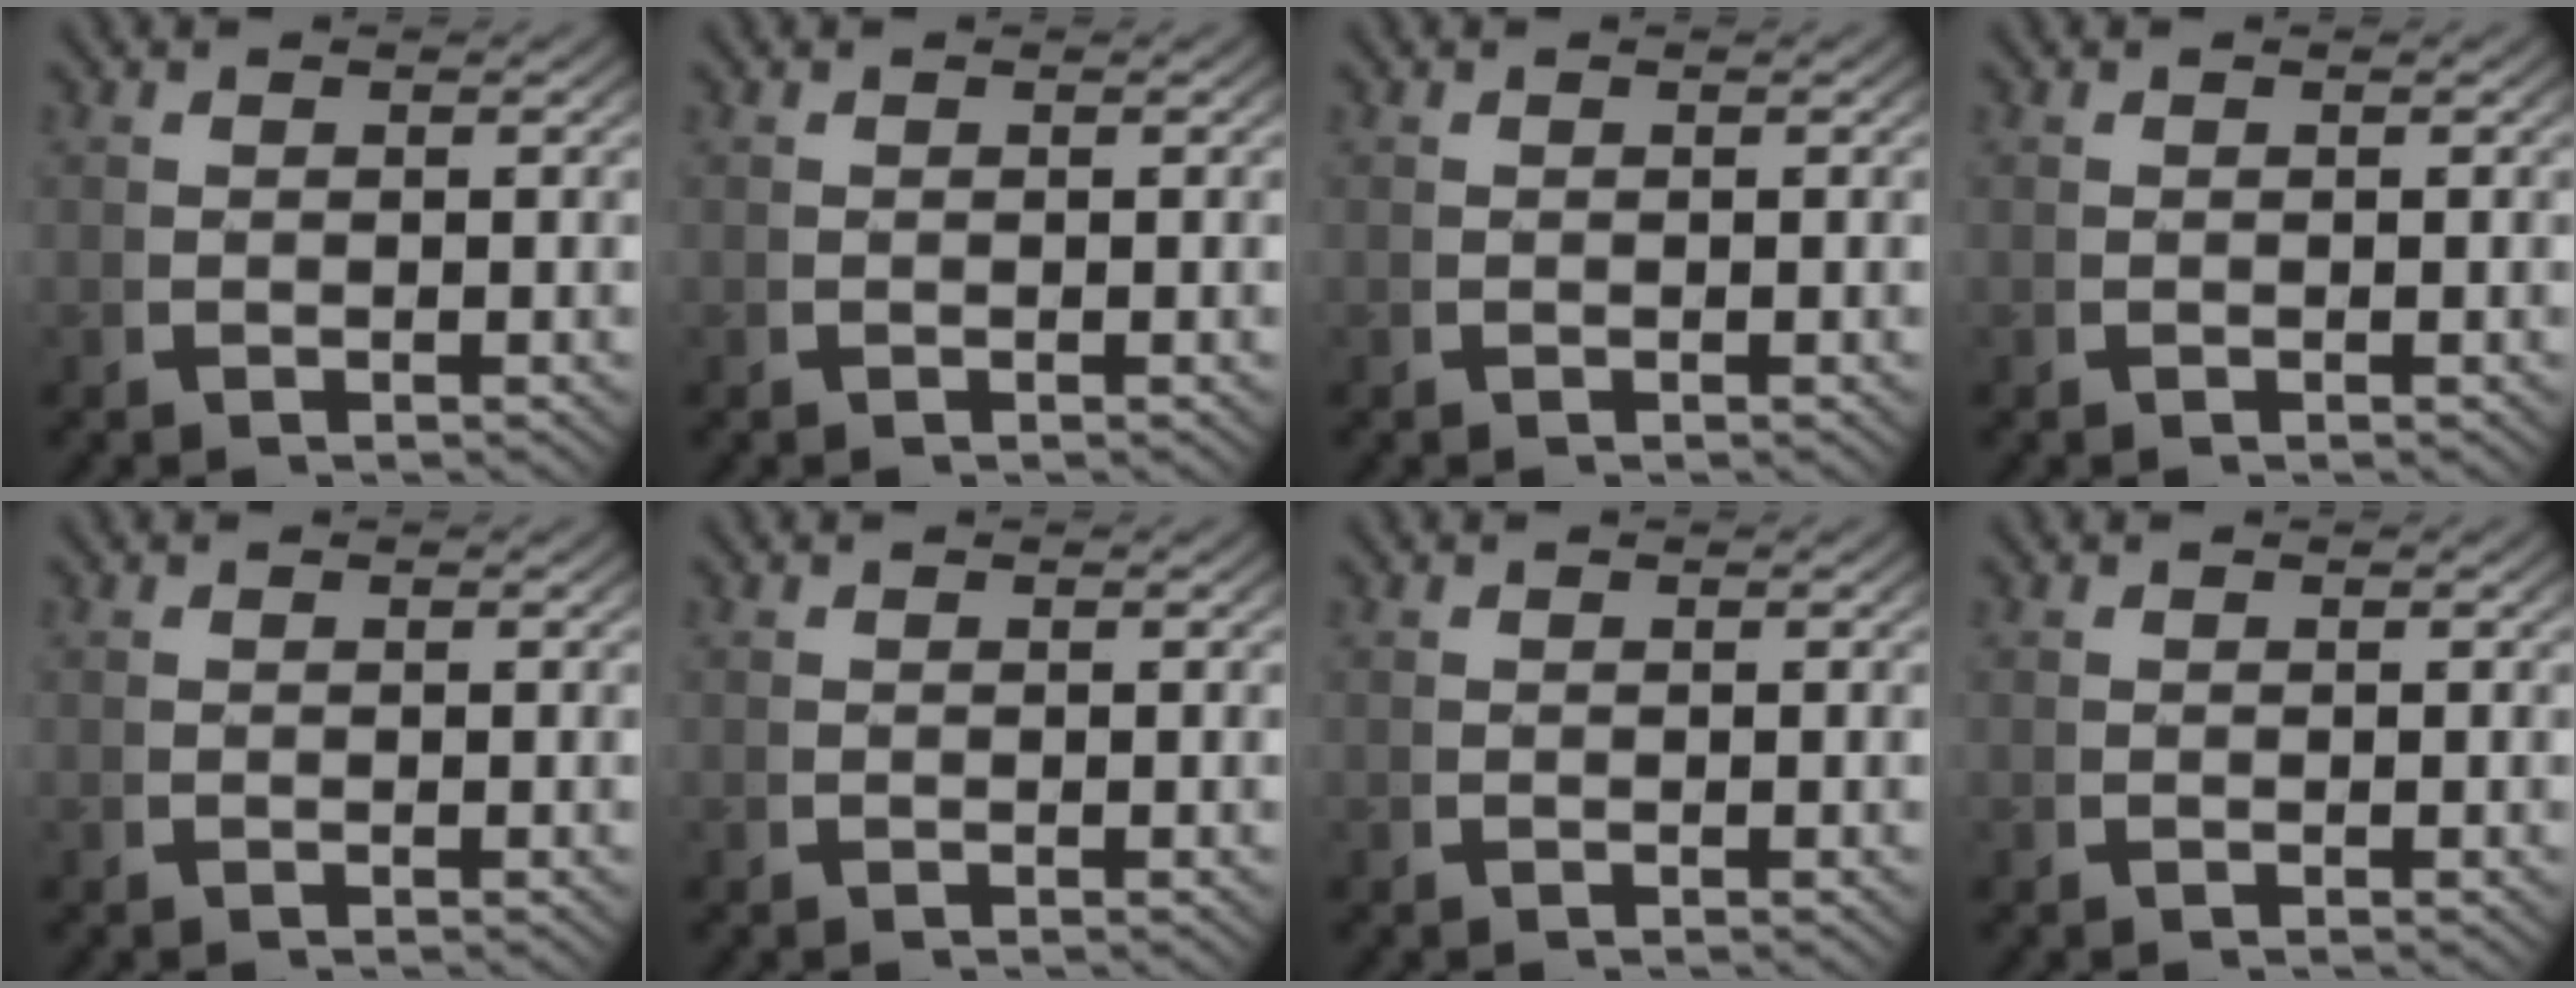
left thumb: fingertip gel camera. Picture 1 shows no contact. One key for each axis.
{"total": 0.0}
{"total": 0.0}
{"total": 0.0}
{"total": 0.0}
{"total": 0.0}
{"total": 0.0}
{"total": 0.0}